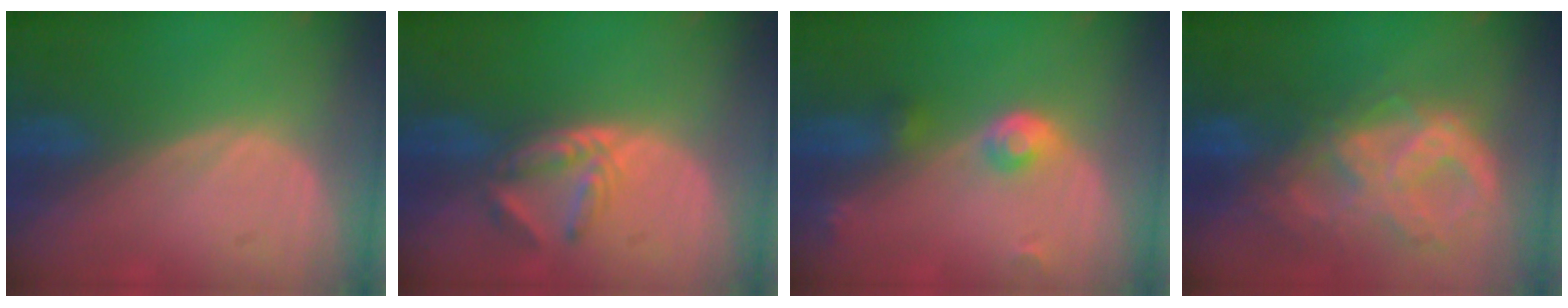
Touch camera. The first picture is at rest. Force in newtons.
{"total": 5.9, "press": 4.9, "slide": 3.2}
{"total": 4.0, "press": 3.9, "slide": 0.9}
{"total": 10.6, "press": 8.9, "slide": 5.7}